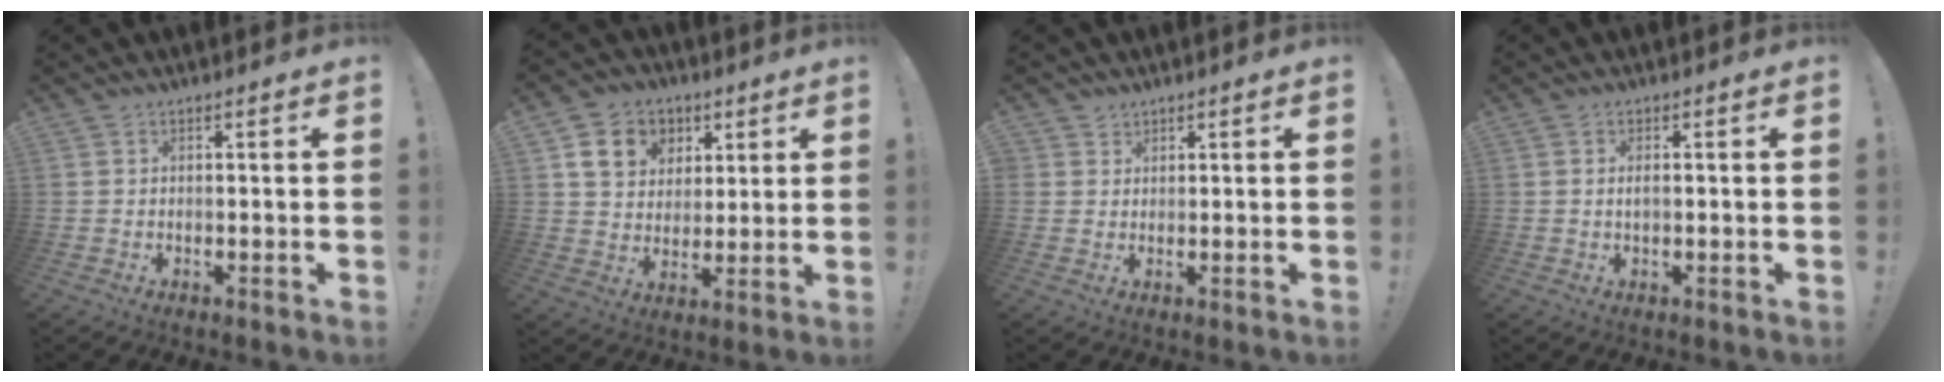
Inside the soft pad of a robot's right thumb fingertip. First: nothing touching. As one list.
[{"total": 11.9, "force": [5.2, 9.7, 4.5], "torque": [-0.060, -0.020, 0.104]}, {"total": 2.2, "force": [1.6, 1.5, 0.0], "torque": [0.002, -0.008, 0.028]}, {"total": 1.4, "force": [0.0, 0.5, 1.3], "torque": [-0.021, 0.001, -0.002]}]